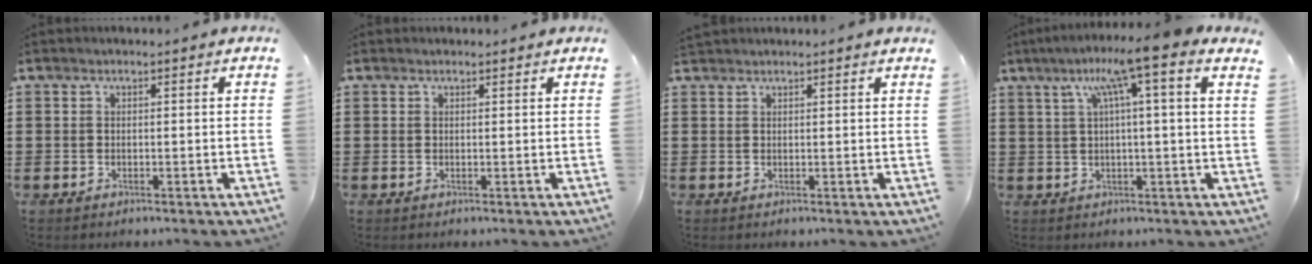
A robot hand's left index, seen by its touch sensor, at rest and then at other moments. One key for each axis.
{"total": 0.6, "fx": 0.6, "fy": 0.1, "fz": -0.1, "tx": -0.001, "ty": 0.000, "tz": 0.012}
{"total": 1.4, "fx": 1.3, "fy": -0.2, "fz": 0.2, "tx": -0.005, "ty": -0.001, "tz": 0.026}
{"total": 8.5, "fx": 4.1, "fy": -0.6, "fz": 7.5, "tx": -0.145, "ty": -0.009, "tz": 0.061}